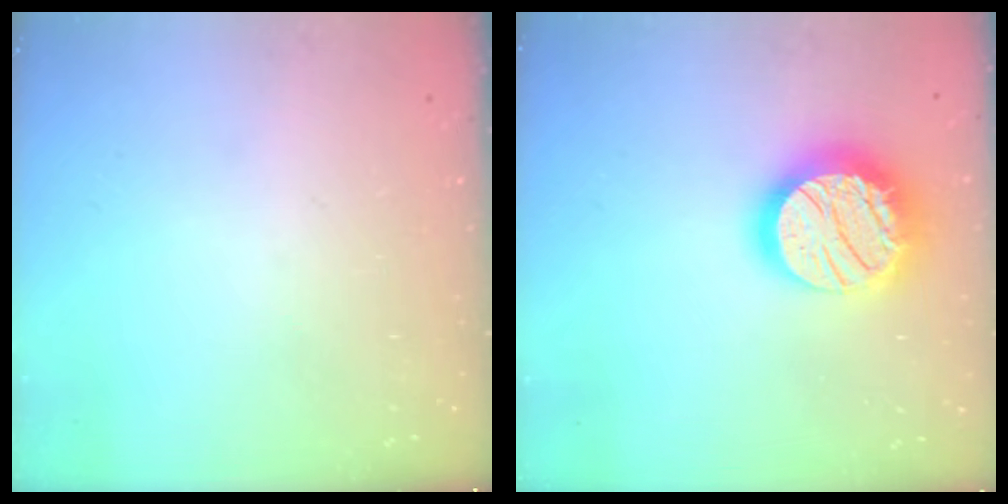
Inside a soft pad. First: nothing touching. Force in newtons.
{"total": 21.5, "press": 21.4, "slide": 1.6}